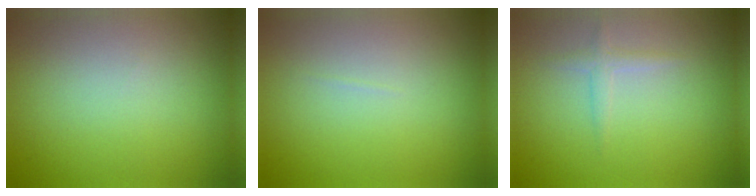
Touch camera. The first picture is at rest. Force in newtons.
{"total": 0.0}
{"total": 1.1, "press": 1.1, "slide": 0.1}